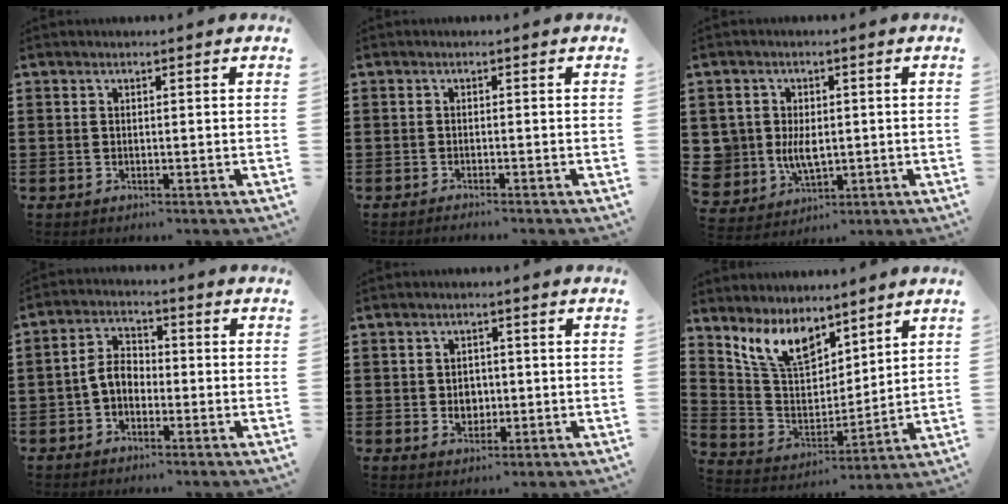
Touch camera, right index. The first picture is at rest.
{"total": 0.8, "force": [-0.8, -0.1, 0.1], "torque": [-0.004, -0.001, -0.017]}
{"total": 5.6, "force": [-0.1, 4.8, 2.9], "torque": [-0.090, 0.006, -0.004]}
{"total": 4.4, "force": [-1.3, 2.9, 3.0], "torque": [-0.080, 0.005, -0.034]}
{"total": 2.8, "force": [-0.2, 2.4, 1.4], "torque": [-0.027, 0.004, -0.008]}
{"total": 9.4, "force": [7.2, 4.5, 4.0], "torque": [-0.113, -0.022, 0.138]}